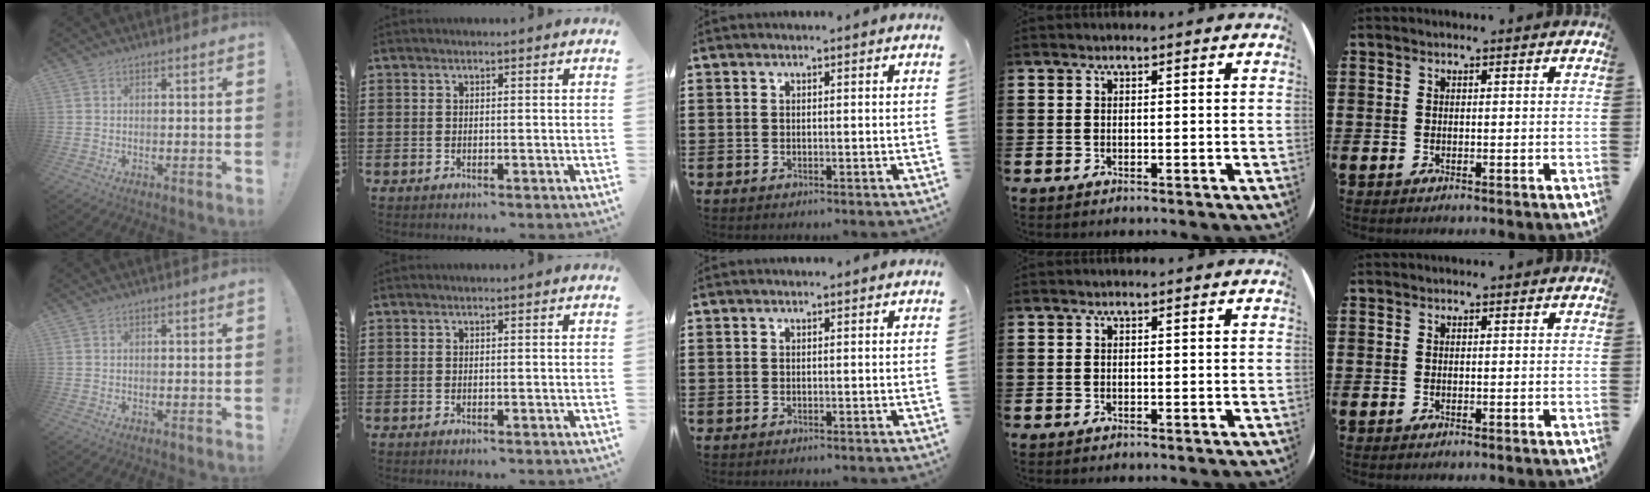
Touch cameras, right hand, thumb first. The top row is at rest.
{}